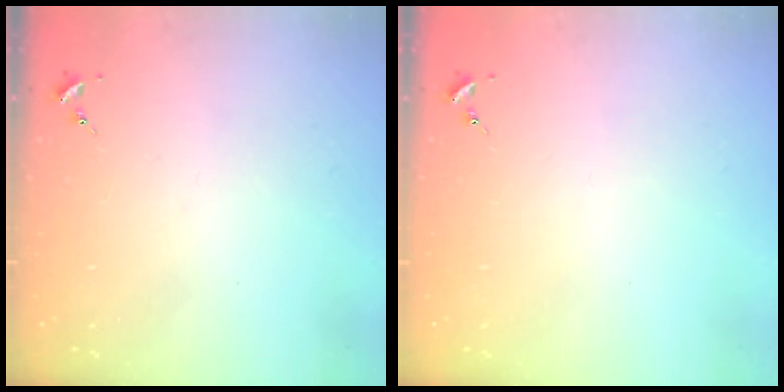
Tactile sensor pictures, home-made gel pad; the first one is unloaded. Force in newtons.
{"total": 0.0}